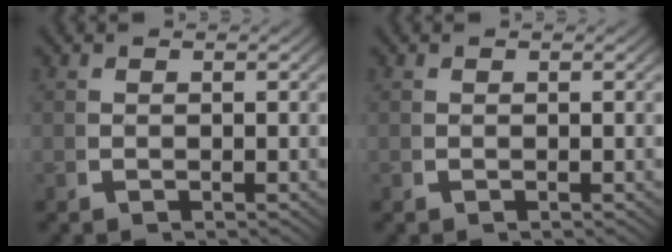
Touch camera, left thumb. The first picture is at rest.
{"total": 0.0}